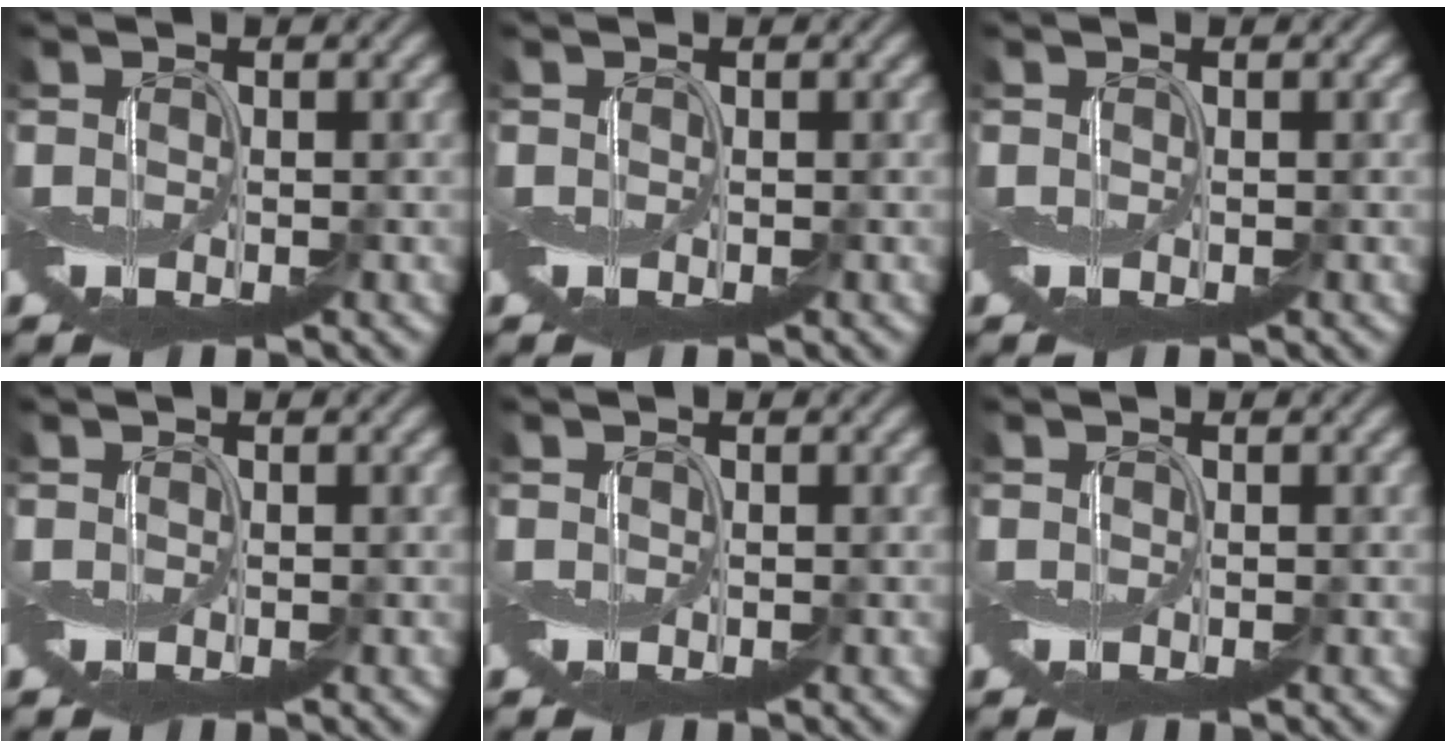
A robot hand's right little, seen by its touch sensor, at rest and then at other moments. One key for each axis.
{"total": 0.0}
{"total": 0.0}
{"total": 0.0}
{"total": 0.0}
{"total": 0.0}